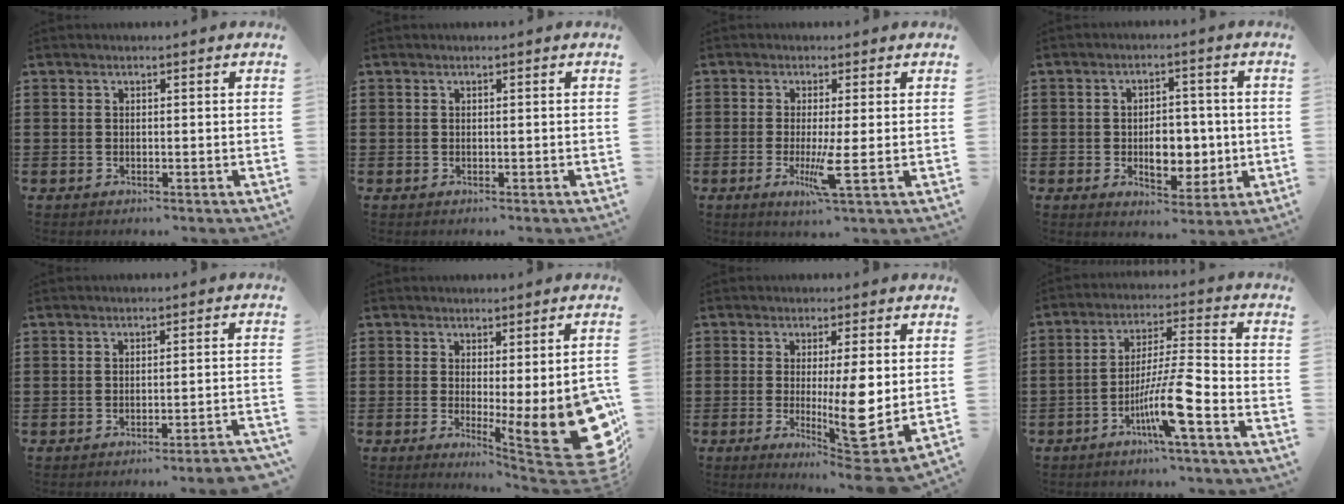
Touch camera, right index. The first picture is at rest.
{"total": 0.0}
{"total": 5.0, "force": [-0.9, -0.1, 4.9], "torque": [-0.094, -0.019, -0.016]}
{"total": 6.5, "force": [-0.8, 4.3, 4.9], "torque": [-0.070, 0.002, -0.019]}
{"total": 2.4, "force": [-2.1, -0.5, 0.9], "torque": [-0.017, -0.005, -0.043]}
{"total": 13.3, "force": [-2.2, 3.3, 12.7], "torque": [-0.184, -0.021, -0.024]}
{"total": 9.5, "force": [0.3, 1.3, 9.4], "torque": [-0.155, -0.022, 0.006]}
{"total": 10.3, "force": [-4.9, 0.4, 9.1], "torque": [-0.175, -0.007, -0.093]}